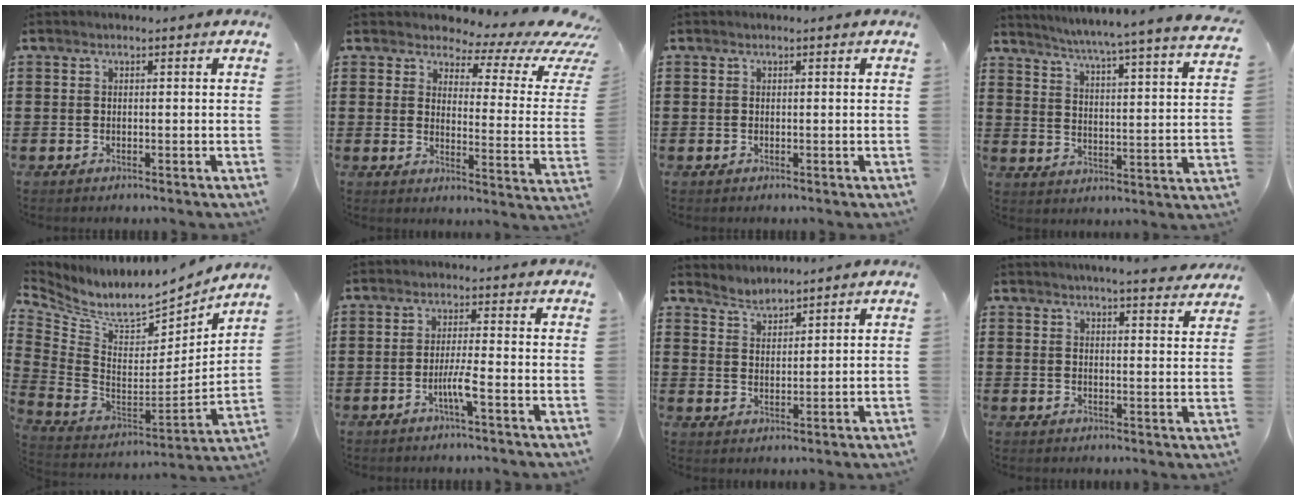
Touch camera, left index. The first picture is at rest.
{"total": 4.4, "force": [3.0, 1.9, 2.6], "torque": [-0.052, -0.027, 0.044]}
{"total": 0.0}
{"total": 4.5, "force": [3.9, -1.5, 1.7], "torque": [-0.052, -0.047, 0.056]}
{"total": 7.7, "force": [6.7, 1.9, 3.4], "torque": [-0.093, -0.062, 0.110]}
{"total": 3.8, "force": [-1.7, -0.1, 3.4], "torque": [-0.066, -0.007, -0.035]}
{"total": 2.9, "force": [2.8, 0.1, -0.3], "torque": [-0.004, -0.011, 0.053]}
{"total": 4.1, "force": [3.9, -0.5, 1.0], "torque": [-0.033, -0.017, 0.069]}